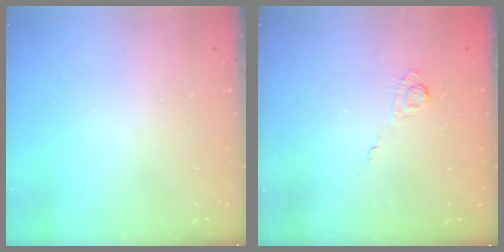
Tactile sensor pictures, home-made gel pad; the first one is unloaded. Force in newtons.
{"total": 2.8, "press": 2.4, "slide": 1.4}